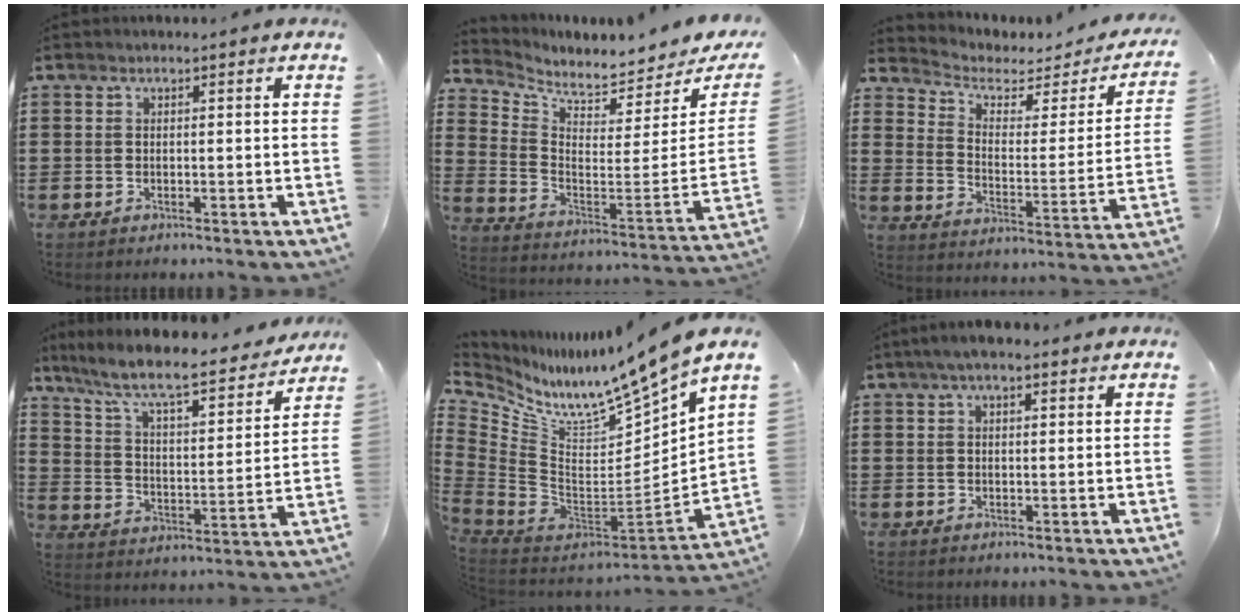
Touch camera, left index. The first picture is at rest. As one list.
[{"total": 4.6, "force": [4.4, 0.1, 1.3], "torque": [-0.056, -0.055, 0.073]}, {"total": 3.2, "force": [2.2, 1.8, 1.4], "torque": [-0.047, -0.015, 0.031]}, {"total": 8.3, "force": [7.0, 0.6, 4.5], "torque": [-0.115, -0.050, 0.113]}, {"total": 10.2, "force": [8.4, 0.8, 5.6], "torque": [-0.108, -0.088, 0.125]}, {"total": 3.2, "force": [2.0, 1.2, 2.2], "torque": [-0.047, 0.009, 0.036]}]